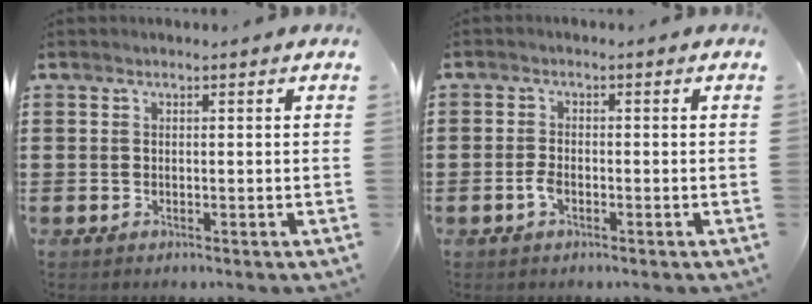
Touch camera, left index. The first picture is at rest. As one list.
[{"total": 2.1, "force": [-0.9, 1.0, 1.7], "torque": [-0.049, -0.004, -0.020]}]